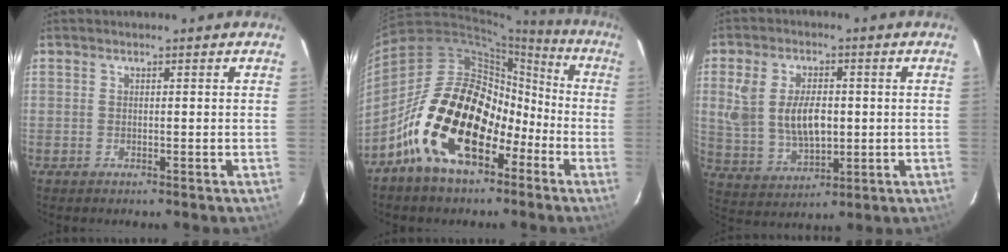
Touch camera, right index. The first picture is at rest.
{"total": 20.2, "force": [-9.1, 12.0, 13.4], "torque": [-0.233, 0.019, -0.156]}
{"total": 11.7, "force": [0.9, 7.0, 9.4], "torque": [-0.192, 0.002, 0.032]}